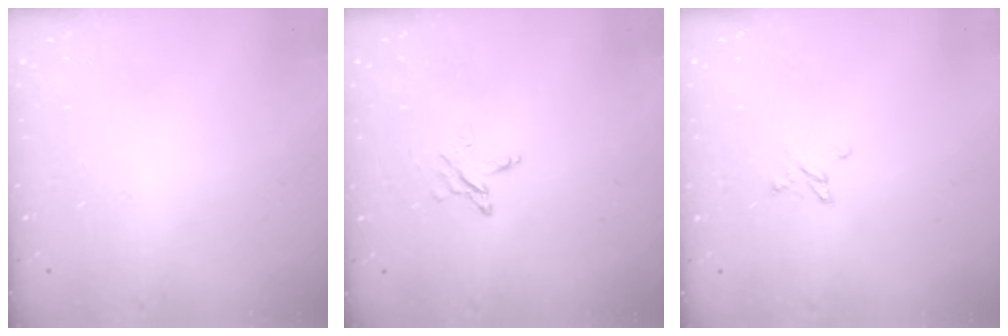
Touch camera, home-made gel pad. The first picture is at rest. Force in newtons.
{"total": 3.2, "press": 3.2, "slide": 0.3}
{"total": 3.5, "press": 3.5, "slide": 0.3}